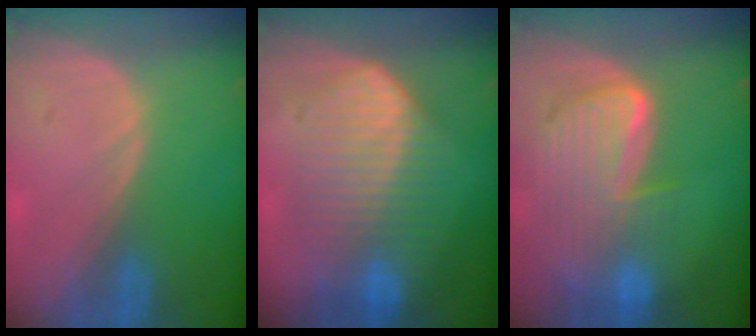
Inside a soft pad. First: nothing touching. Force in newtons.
{"total": 10.0, "press": 10.0, "slide": 0.6}
{"total": 9.9, "press": 8.4, "slide": 5.1}